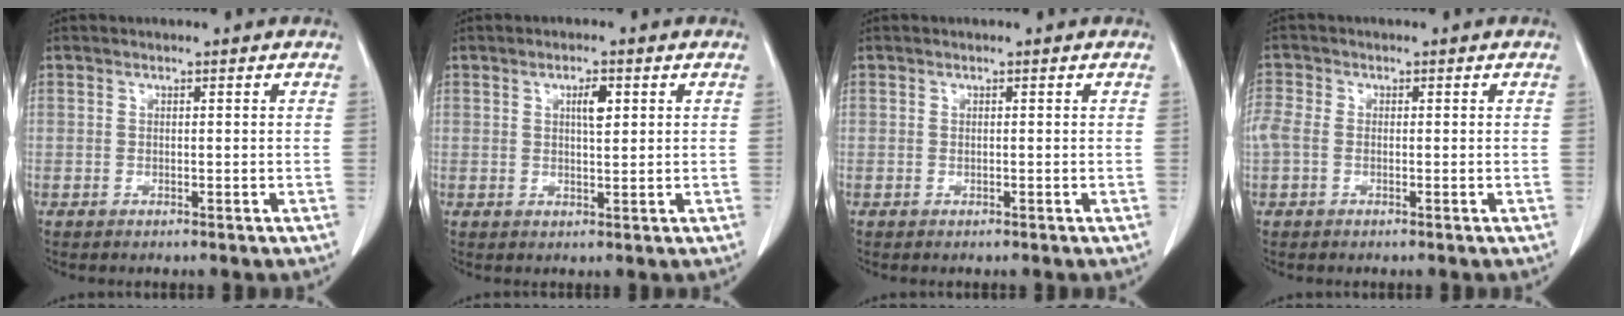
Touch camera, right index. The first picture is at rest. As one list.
[{"total": 2.7, "force": [1.0, 0.7, 2.5], "torque": [-0.043, 0.000, 0.016]}, {"total": 0.0}, {"total": 3.8, "force": [-0.3, 2.7, 2.7], "torque": [-0.089, 0.016, -0.006]}]